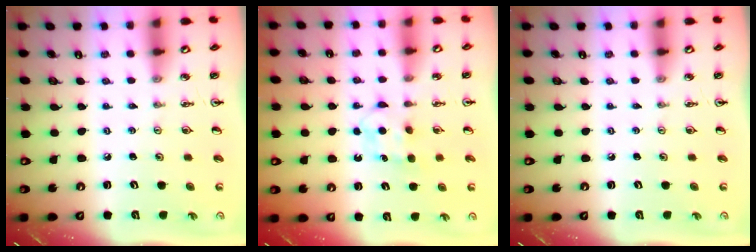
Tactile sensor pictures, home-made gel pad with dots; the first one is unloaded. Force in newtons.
{"total": 5.9, "press": 5.9, "slide": 0.8}
{"total": 0.0}